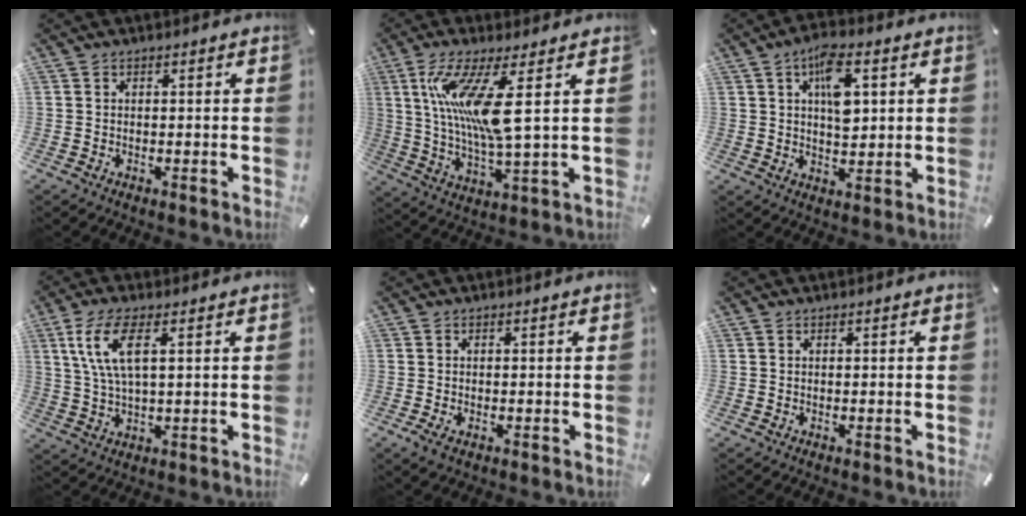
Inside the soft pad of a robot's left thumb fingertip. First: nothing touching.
{"total": 15.2, "force": [4.2, 3.2, 14.3], "torque": [-0.285, -0.015, 0.066]}
{"total": 9.9, "force": [3.4, 5.1, 7.8], "torque": [-0.119, -0.005, 0.054]}
{"total": 9.2, "force": [3.7, 3.1, 7.9], "torque": [-0.174, -0.001, 0.062]}
{"total": 1.3, "force": [-0.4, 0.7, 1.1], "torque": [-0.020, 0.000, -0.006]}
{"total": 0.0}